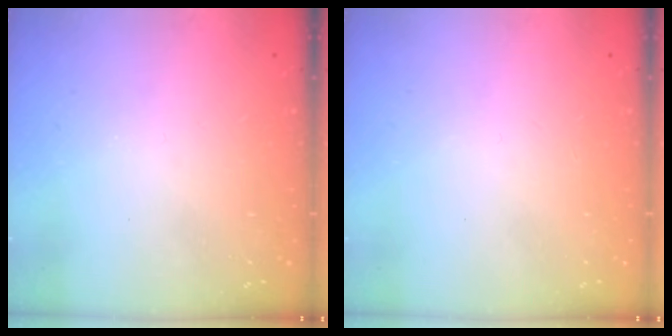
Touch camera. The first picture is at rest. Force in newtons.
{"total": 1.5, "press": 1.5, "slide": 0.1}